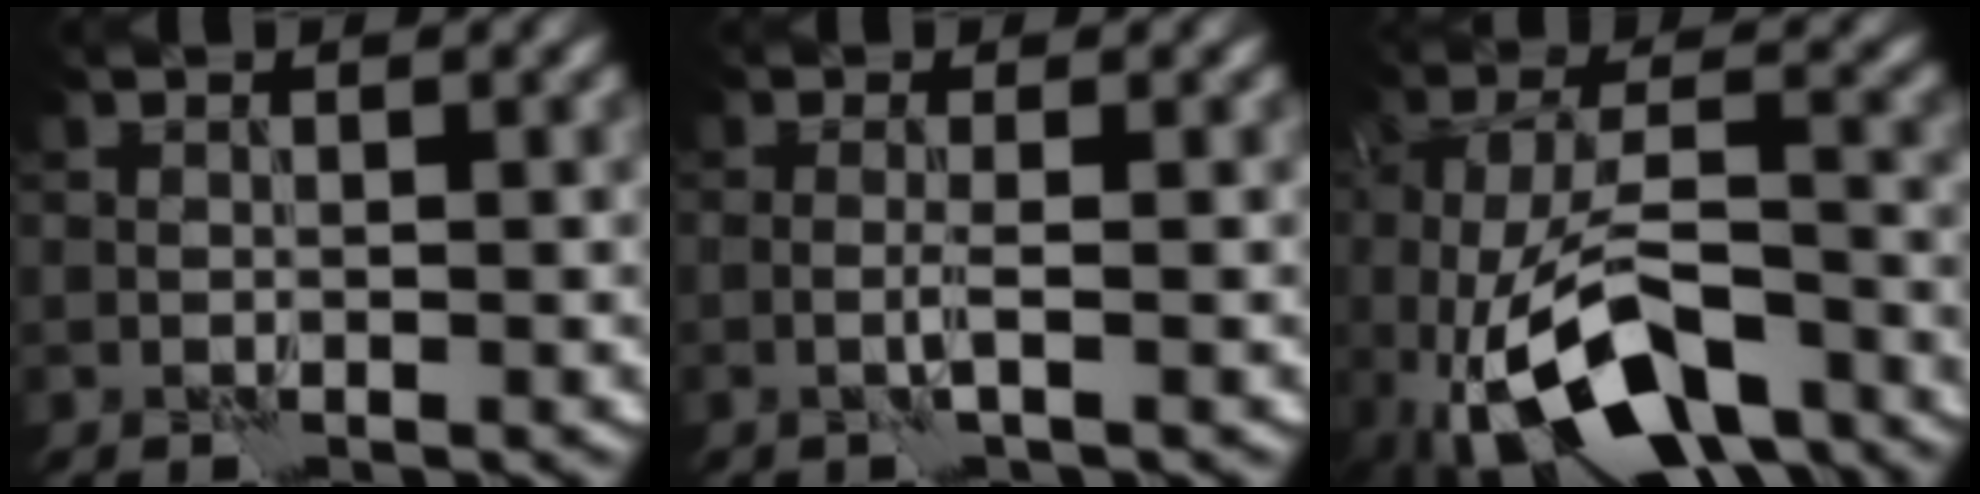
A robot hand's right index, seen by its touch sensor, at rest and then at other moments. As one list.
[{"total": 1.0, "force": [-0.2, -0.1, 1.0], "torque": [-0.020, 0.001, -0.008]}, {"total": 11.5, "force": [-5.9, 4.9, 8.6], "torque": [-0.157, -0.007, -0.100]}]